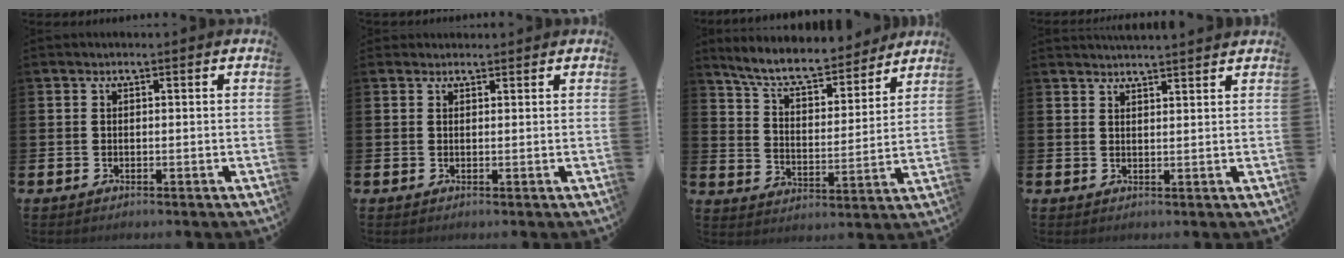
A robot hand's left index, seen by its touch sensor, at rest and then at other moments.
{"total": 1.1, "force": [1.1, 0.4, 0.0], "torque": [0.021, -0.004, 0.015]}
{"total": 8.2, "force": [7.5, 1.7, 2.9], "torque": [-0.079, -0.055, 0.129]}
{"total": 2.6, "force": [2.6, -0.3, 0.1], "torque": [0.000, -0.014, 0.046]}